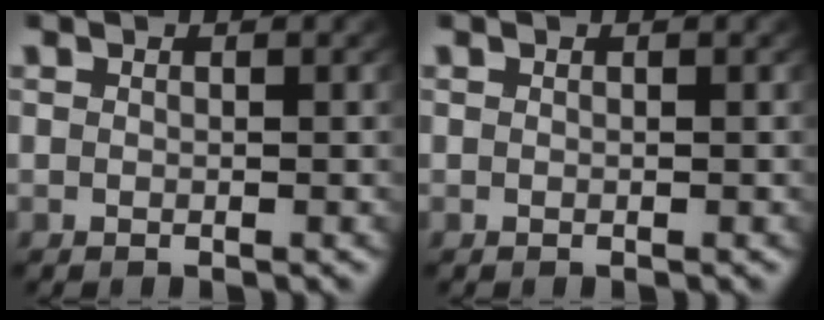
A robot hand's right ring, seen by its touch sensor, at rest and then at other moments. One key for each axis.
{"total": 0.0}